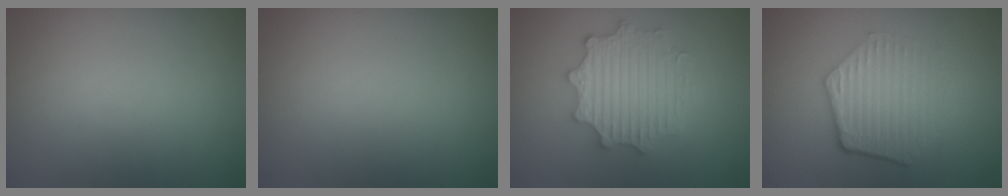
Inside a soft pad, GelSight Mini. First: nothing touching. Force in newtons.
{"total": 0.0}
{"total": 5.5, "press": 5.4, "slide": 1.0}
{"total": 4.4, "press": 3.3, "slide": 3.0}